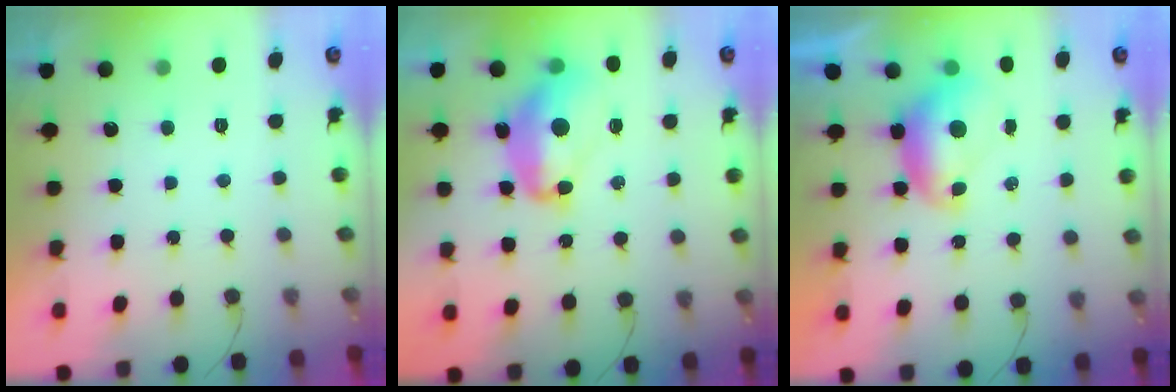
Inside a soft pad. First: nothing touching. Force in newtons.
{"total": 13.9, "press": 13.8, "slide": 1.4}
{"total": 8.0, "press": 8.0, "slide": 0.1}